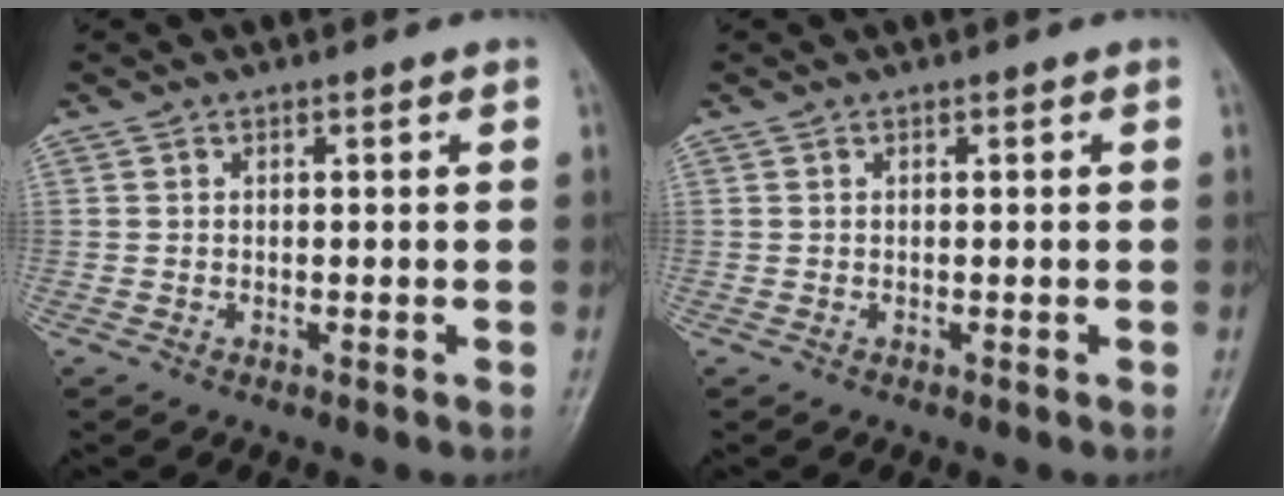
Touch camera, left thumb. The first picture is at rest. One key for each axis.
{"total": 0.0}